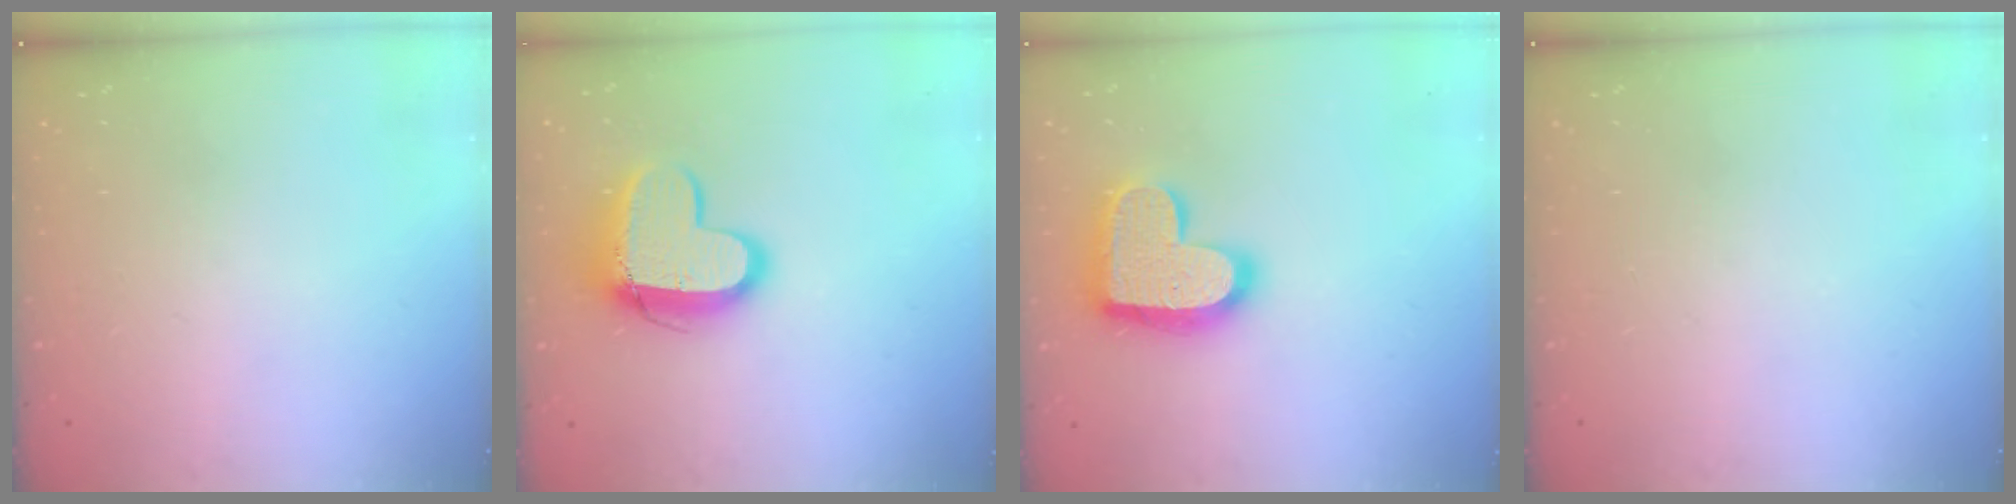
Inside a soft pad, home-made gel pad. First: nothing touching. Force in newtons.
{"total": 13.1, "press": 13.0, "slide": 1.1}
{"total": 17.7, "press": 17.7, "slide": 1.2}
{"total": 0.0}